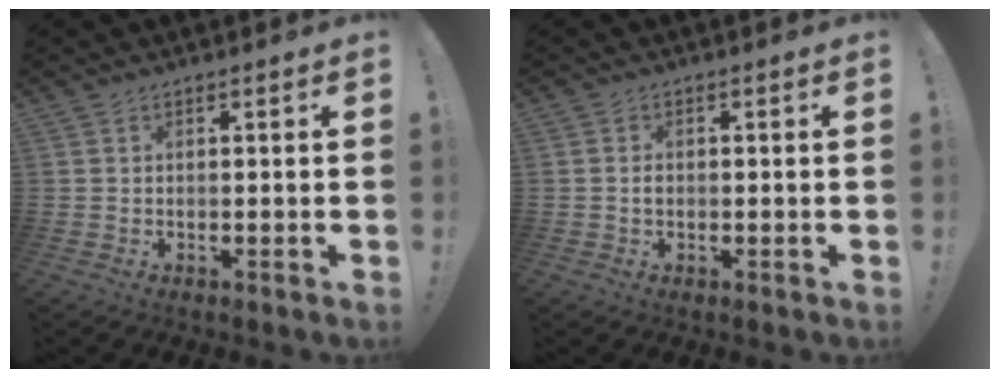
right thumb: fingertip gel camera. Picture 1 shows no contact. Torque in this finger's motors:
{"motor_torque": [-0.08, 0.00, -0.07, 0.09, -0.04]}